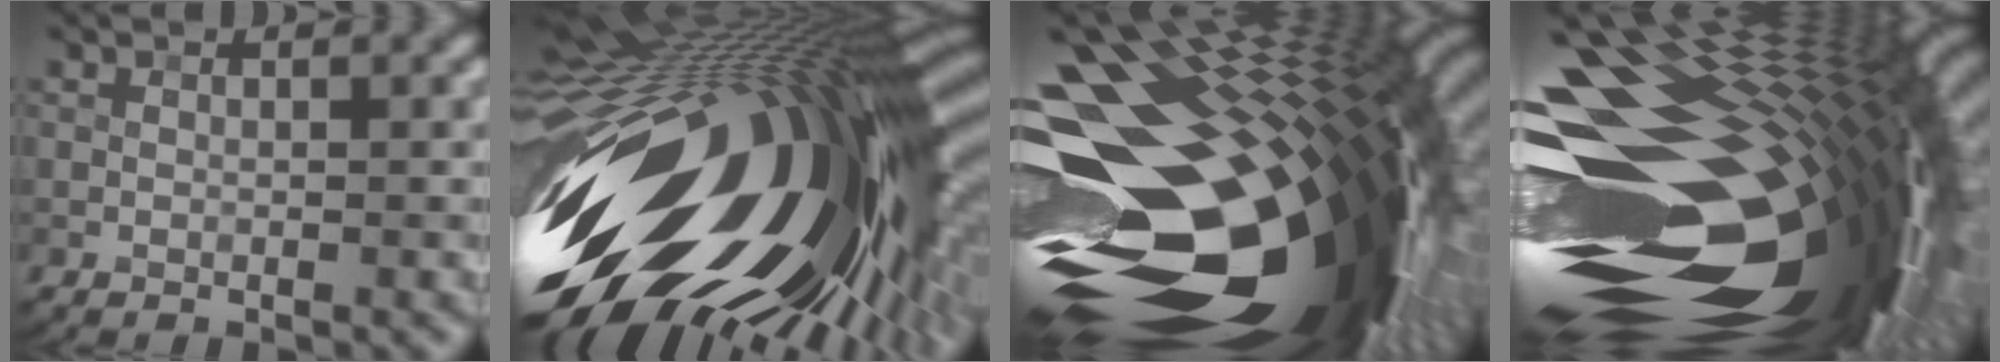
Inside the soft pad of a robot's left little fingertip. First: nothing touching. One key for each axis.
{"total": 21.6, "fx": -2.8, "fy": 9.9, "fz": 19.0, "tx": -0.360, "ty": -0.055, "tz": -0.058}
{"total": 21.0, "fx": -3.1, "fy": 11.8, "fz": 17.0, "tx": -0.279, "ty": -0.016, "tz": -0.051}
{"total": 21.0, "fx": -2.4, "fy": 10.2, "fz": 18.2, "tx": -0.296, "ty": -0.001, "tz": -0.036}